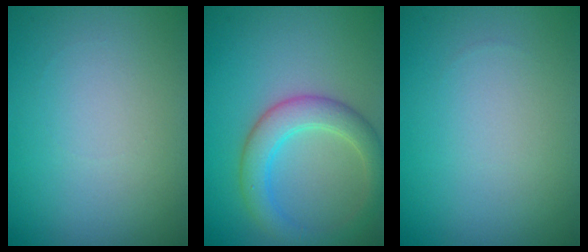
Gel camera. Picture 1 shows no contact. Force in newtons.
{"total": 4.2, "press": 4.2, "slide": 0.1}
{"total": 0.0}